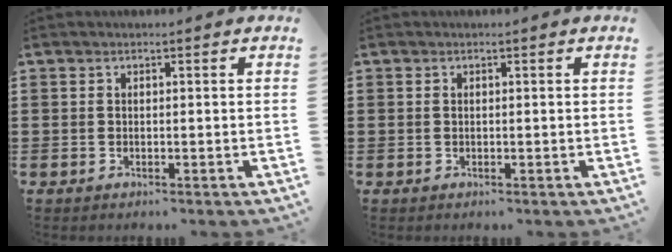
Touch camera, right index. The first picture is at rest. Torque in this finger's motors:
{"motor_torque": [-0.80, 0.69, -0.51, -0.21]}